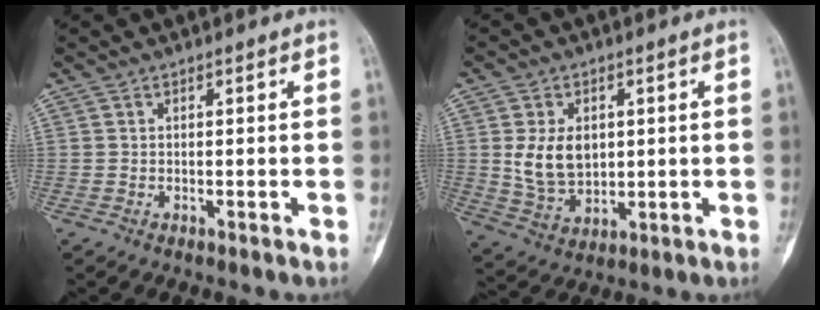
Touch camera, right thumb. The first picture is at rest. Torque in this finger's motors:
{"motor_torque": [1.12, 0.43, 0.59, -0.36, 0.04]}